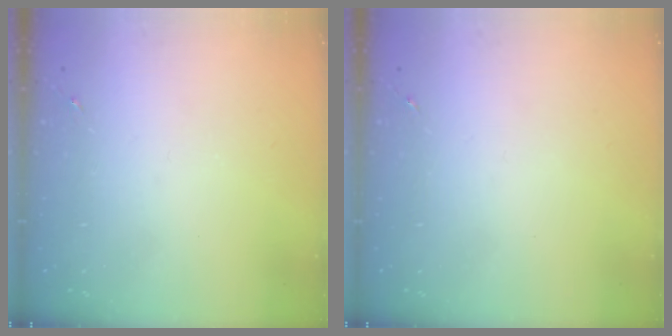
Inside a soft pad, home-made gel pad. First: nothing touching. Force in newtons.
{"total": 0.0}